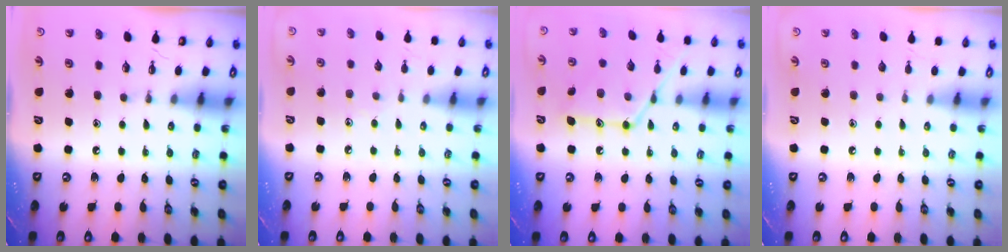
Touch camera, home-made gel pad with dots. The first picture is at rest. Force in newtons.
{"total": 2.9, "press": 2.8, "slide": 0.2}
{"total": 13.4, "press": 13.4, "slide": 0.6}
{"total": 0.0}